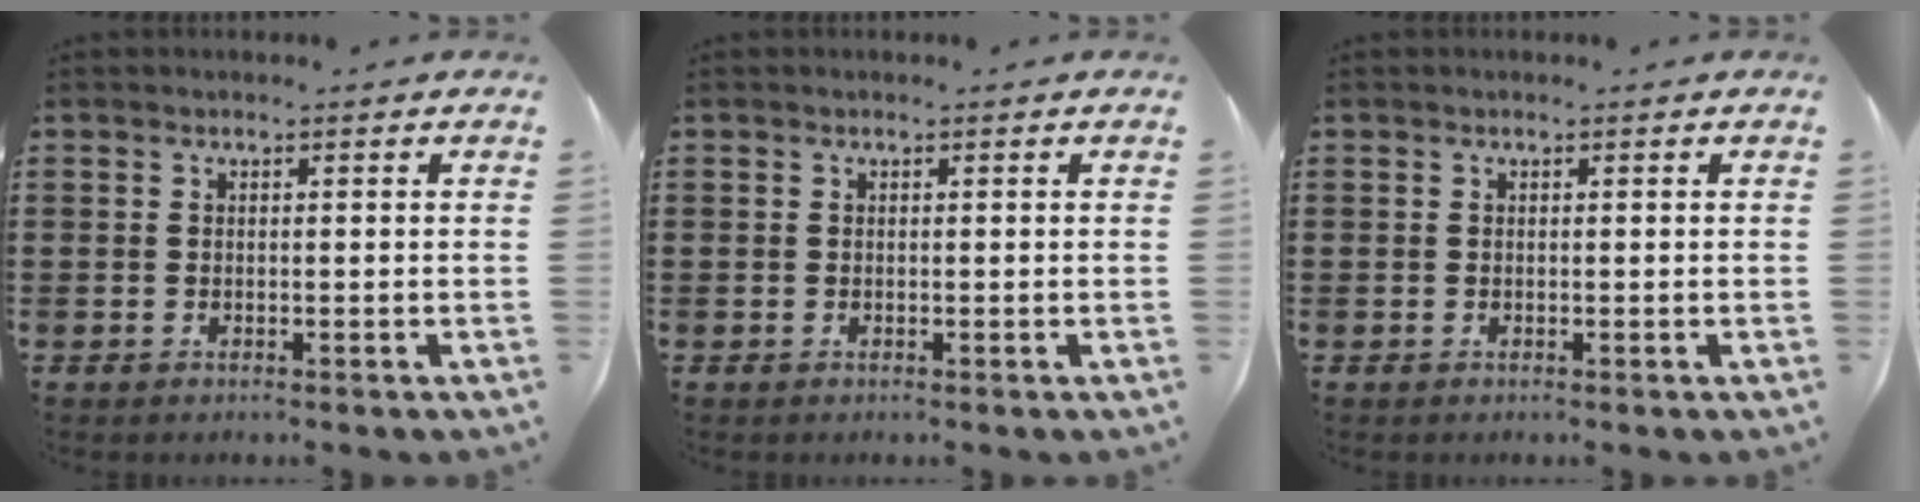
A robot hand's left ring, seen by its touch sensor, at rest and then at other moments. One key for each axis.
{"total": 0.0}
{"total": 0.0}